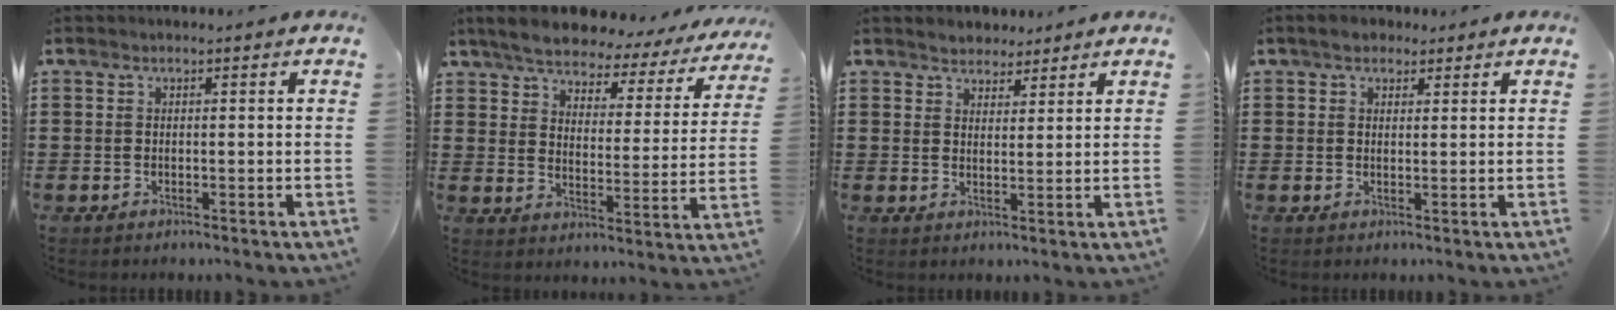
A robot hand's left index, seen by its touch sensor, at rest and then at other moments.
{"total": 5.4, "force": [5.0, 1.1, 1.5], "torque": [-0.059, -0.030, 0.082]}
{"total": 2.7, "force": [2.5, 1.1, -0.3], "torque": [-0.003, 0.006, 0.047]}
{"total": 2.4, "force": [1.8, 1.4, 0.6], "torque": [-0.020, 0.010, 0.034]}